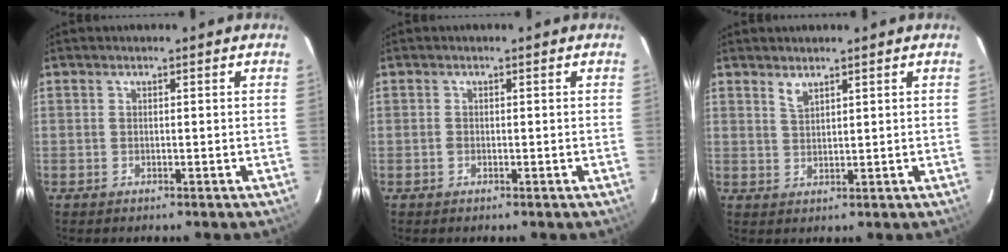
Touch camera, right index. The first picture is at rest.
{"total": 0.6, "force": [-0.2, 0.5, 0.3], "torque": [-0.004, 0.001, -0.006]}
{"total": 2.0, "force": [1.7, 0.6, 1.0], "torque": [-0.018, 0.000, 0.031]}